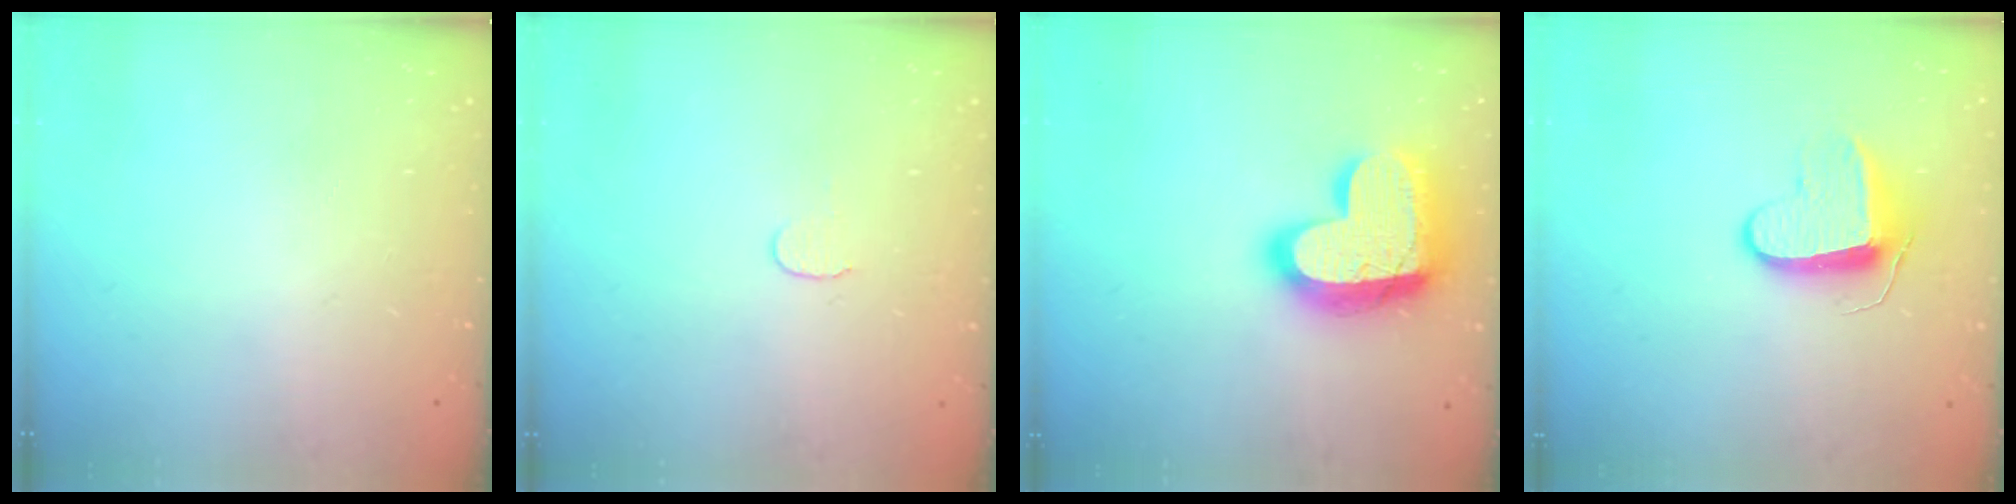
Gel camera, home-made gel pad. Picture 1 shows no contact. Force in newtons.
{"total": 3.8, "press": 3.8, "slide": 0.3}
{"total": 22.4, "press": 22.4, "slide": 1.4}
{"total": 9.5, "press": 9.5, "slide": 0.7}